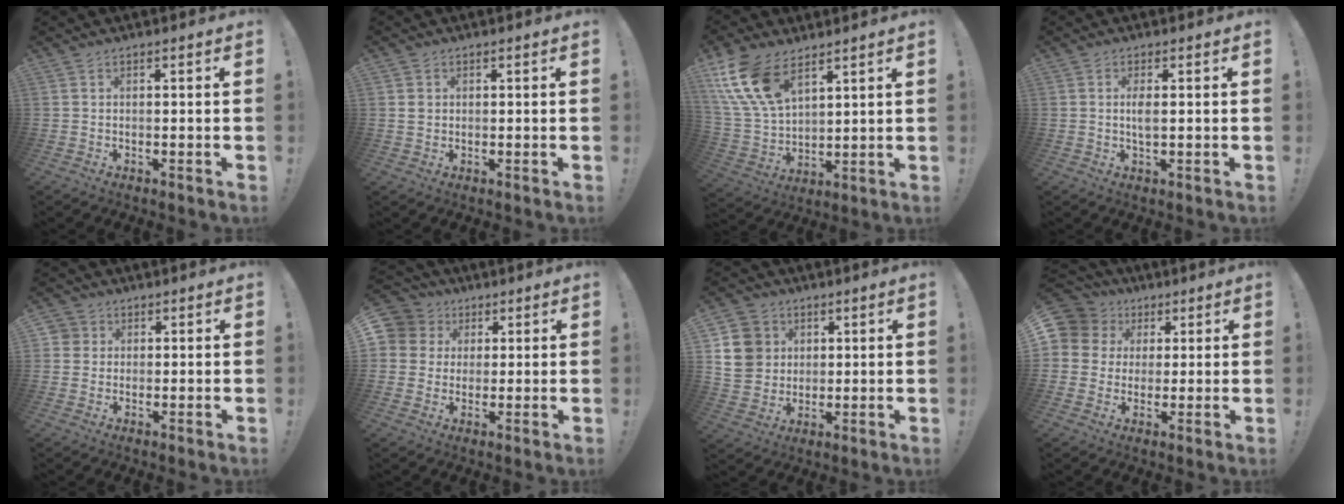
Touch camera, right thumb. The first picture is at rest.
{"total": 1.7, "force": [0.7, 1.5, 0.4], "torque": [0.000, 0.002, 0.011]}
{"total": 15.7, "force": [9.3, 8.5, 9.5], "torque": [-0.210, -0.049, 0.177]}
{"total": 2.9, "force": [0.5, 0.8, 2.8], "torque": [-0.056, -0.004, 0.004]}
{"total": 3.4, "force": [0.8, 3.2, 0.6], "torque": [-0.007, 0.002, 0.013]}
{"total": 7.7, "force": [2.1, 7.2, 2.0], "torque": [-0.038, -0.007, 0.044]}
{"total": 13.3, "force": [3.8, 11.7, 5.0], "torque": [-0.086, -0.013, 0.080]}
{"total": 8.8, "force": [2.5, 8.0, 2.7], "torque": [-0.050, -0.014, 0.050]}